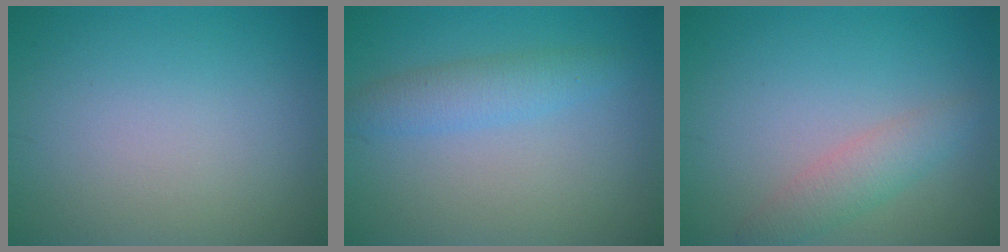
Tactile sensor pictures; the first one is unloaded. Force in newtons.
{"total": 2.6, "press": 2.6, "slide": 0.2}
{"total": 2.6, "press": 2.6, "slide": 0.1}